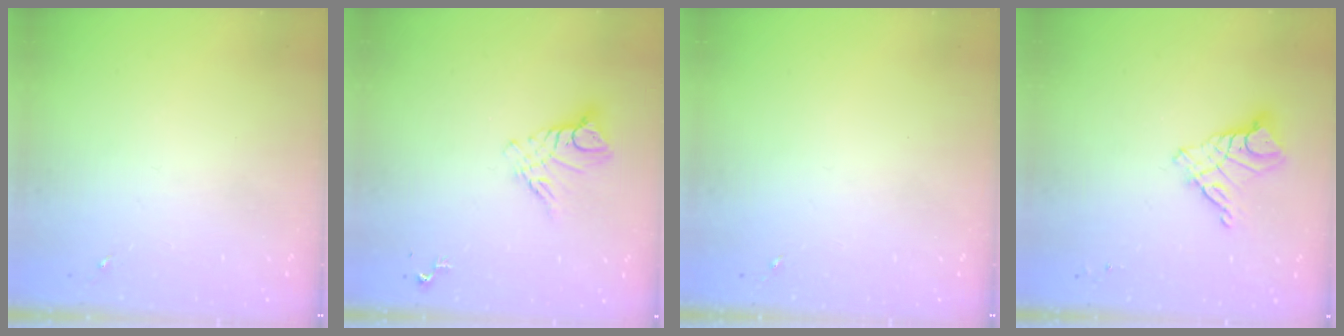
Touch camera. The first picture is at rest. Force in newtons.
{"total": 9.8, "press": 9.7, "slide": 0.8}
{"total": 0.0}
{"total": 9.7, "press": 9.7, "slide": 1.1}